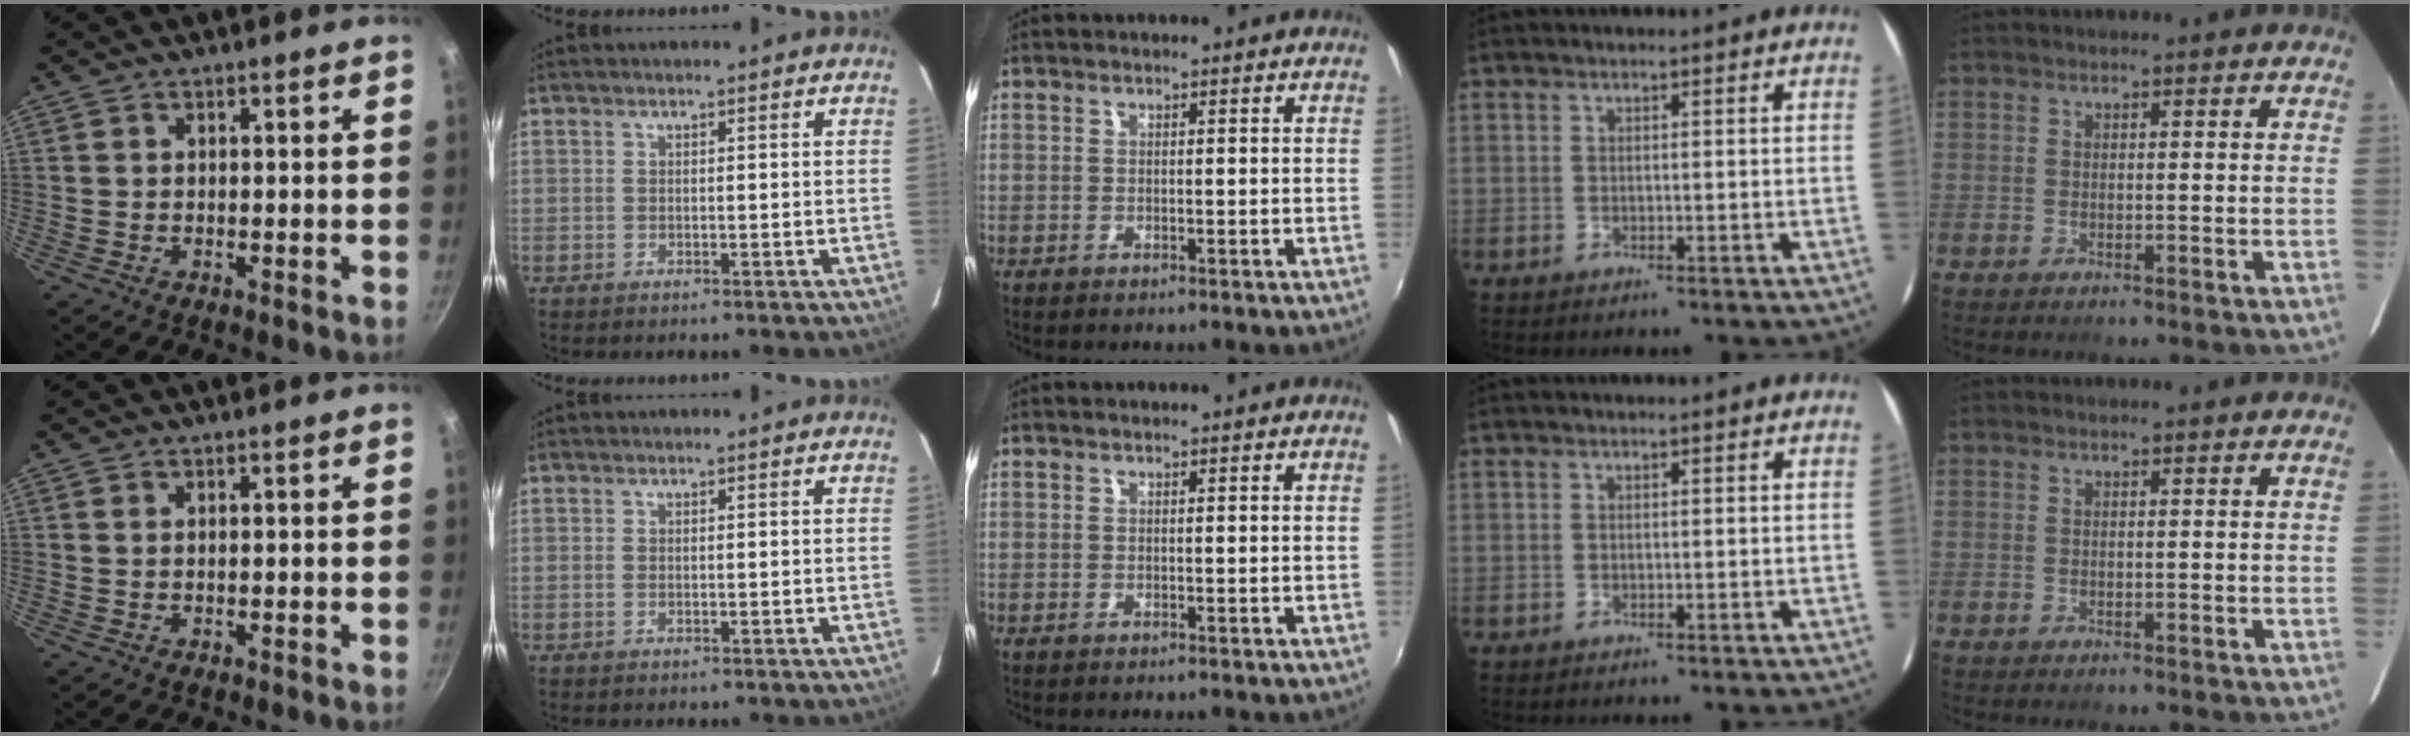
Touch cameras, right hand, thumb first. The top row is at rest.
{}